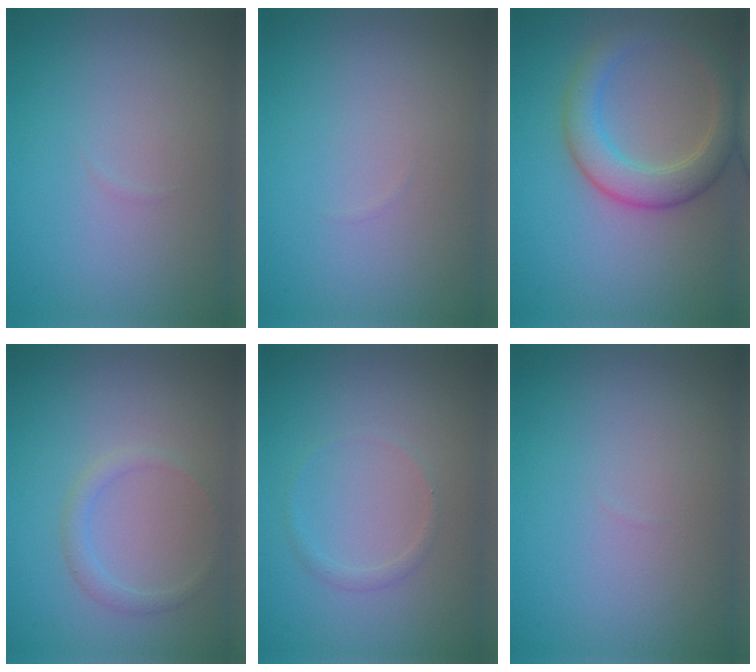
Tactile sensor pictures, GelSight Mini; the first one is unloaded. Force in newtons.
{"total": 0.0}
{"total": 4.4, "press": 4.4, "slide": 0.3}
{"total": 1.3, "press": 1.3, "slide": 0.1}
{"total": 0.8, "press": 0.8, "slide": 0.0}
{"total": 0.0}